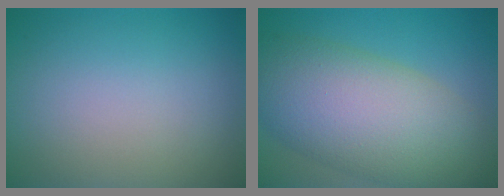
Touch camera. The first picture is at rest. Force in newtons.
{"total": 11.6, "press": 11.6, "slide": 0.5}